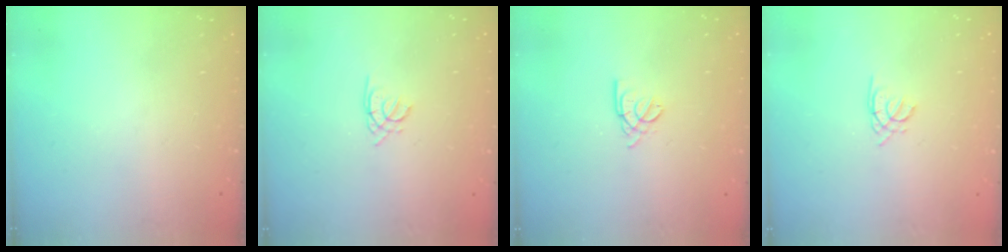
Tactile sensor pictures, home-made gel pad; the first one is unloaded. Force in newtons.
{"total": 1.3, "press": 1.2, "slide": 0.4}
{"total": 2.6, "press": 2.5, "slide": 0.5}
{"total": 1.3, "press": 1.2, "slide": 0.4}